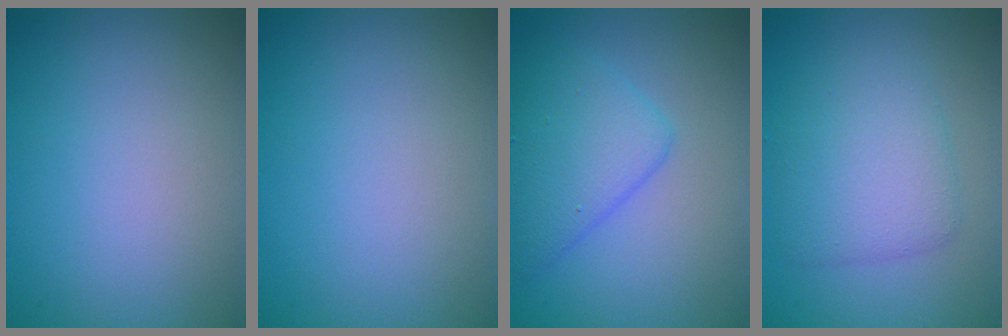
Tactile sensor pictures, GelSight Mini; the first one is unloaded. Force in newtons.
{"total": 0.0}
{"total": 4.6, "press": 4.6, "slide": 0.3}
{"total": 4.2, "press": 4.2, "slide": 0.1}